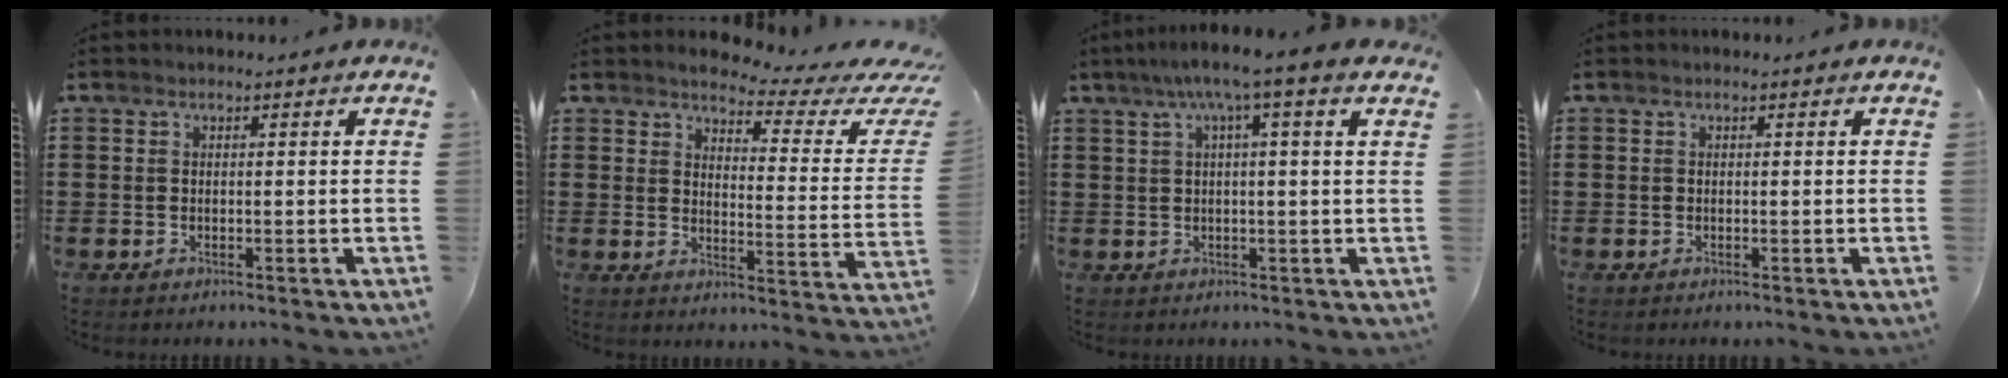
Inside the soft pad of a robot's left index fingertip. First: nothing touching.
{"total": 3.7, "force": [3.2, 0.3, 1.8], "torque": [-0.039, -0.029, 0.045]}
{"total": 4.8, "force": [2.2, -0.7, 4.2], "torque": [-0.085, 0.001, 0.034]}
{"total": 0.0}